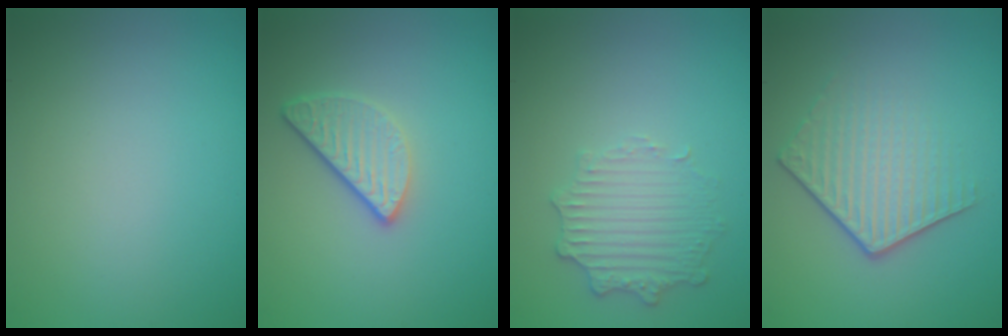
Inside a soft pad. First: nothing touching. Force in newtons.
{"total": 2.9, "press": 2.3, "slide": 1.7}
{"total": 2.5, "press": 2.3, "slide": 1.0}
{"total": 4.3, "press": 3.0, "slide": 3.0}